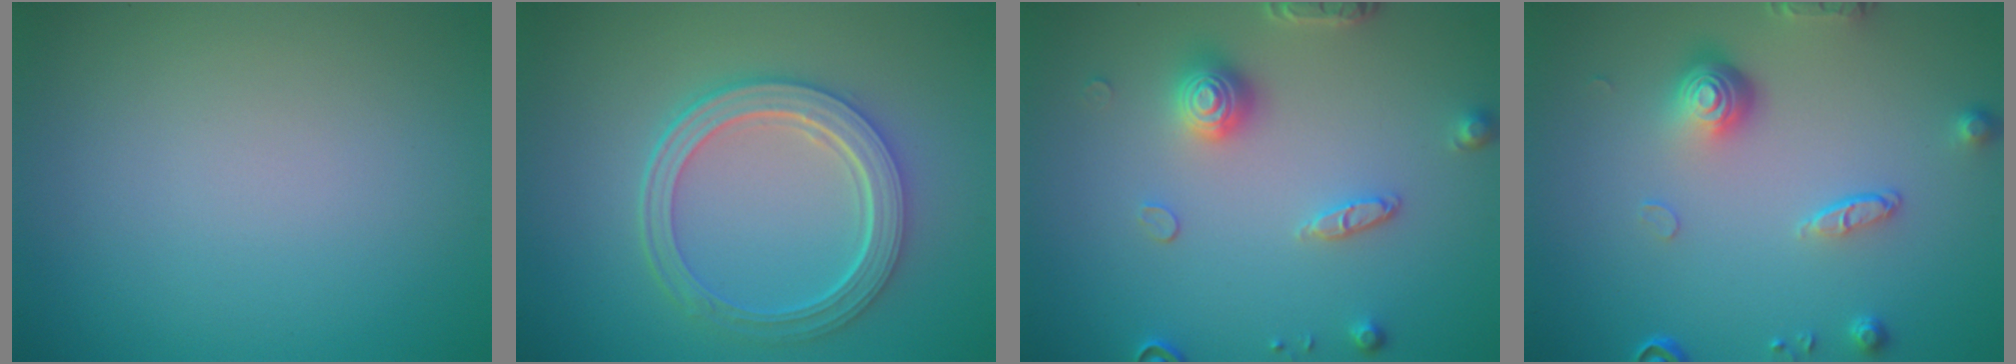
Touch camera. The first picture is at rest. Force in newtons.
{"total": 5.6, "press": 4.3, "slide": 3.5}
{"total": 3.6, "press": 3.3, "slide": 1.4}
{"total": 4.6, "press": 3.2, "slide": 3.3}